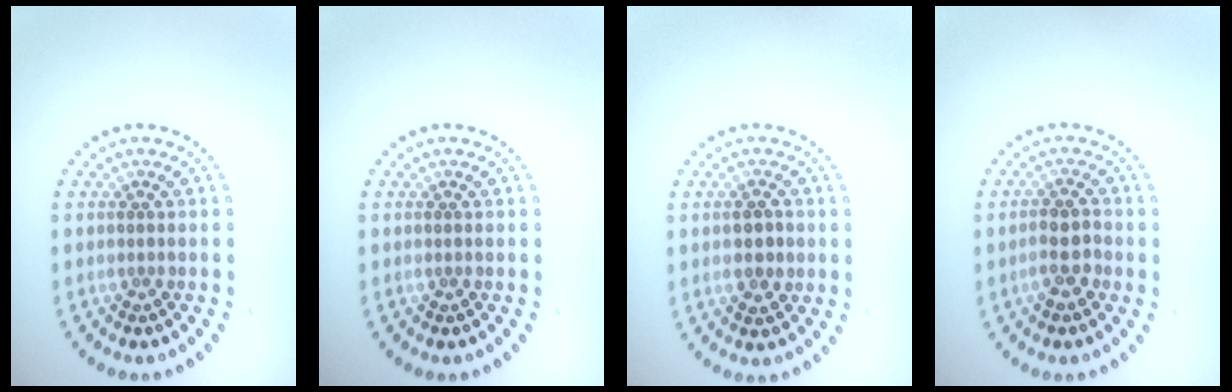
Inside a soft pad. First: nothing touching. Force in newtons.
{"total": 0.0}
{"total": 1.8, "press": 1.8, "slide": 0.1}
{"total": 2.3, "press": 2.2, "slide": 0.7}